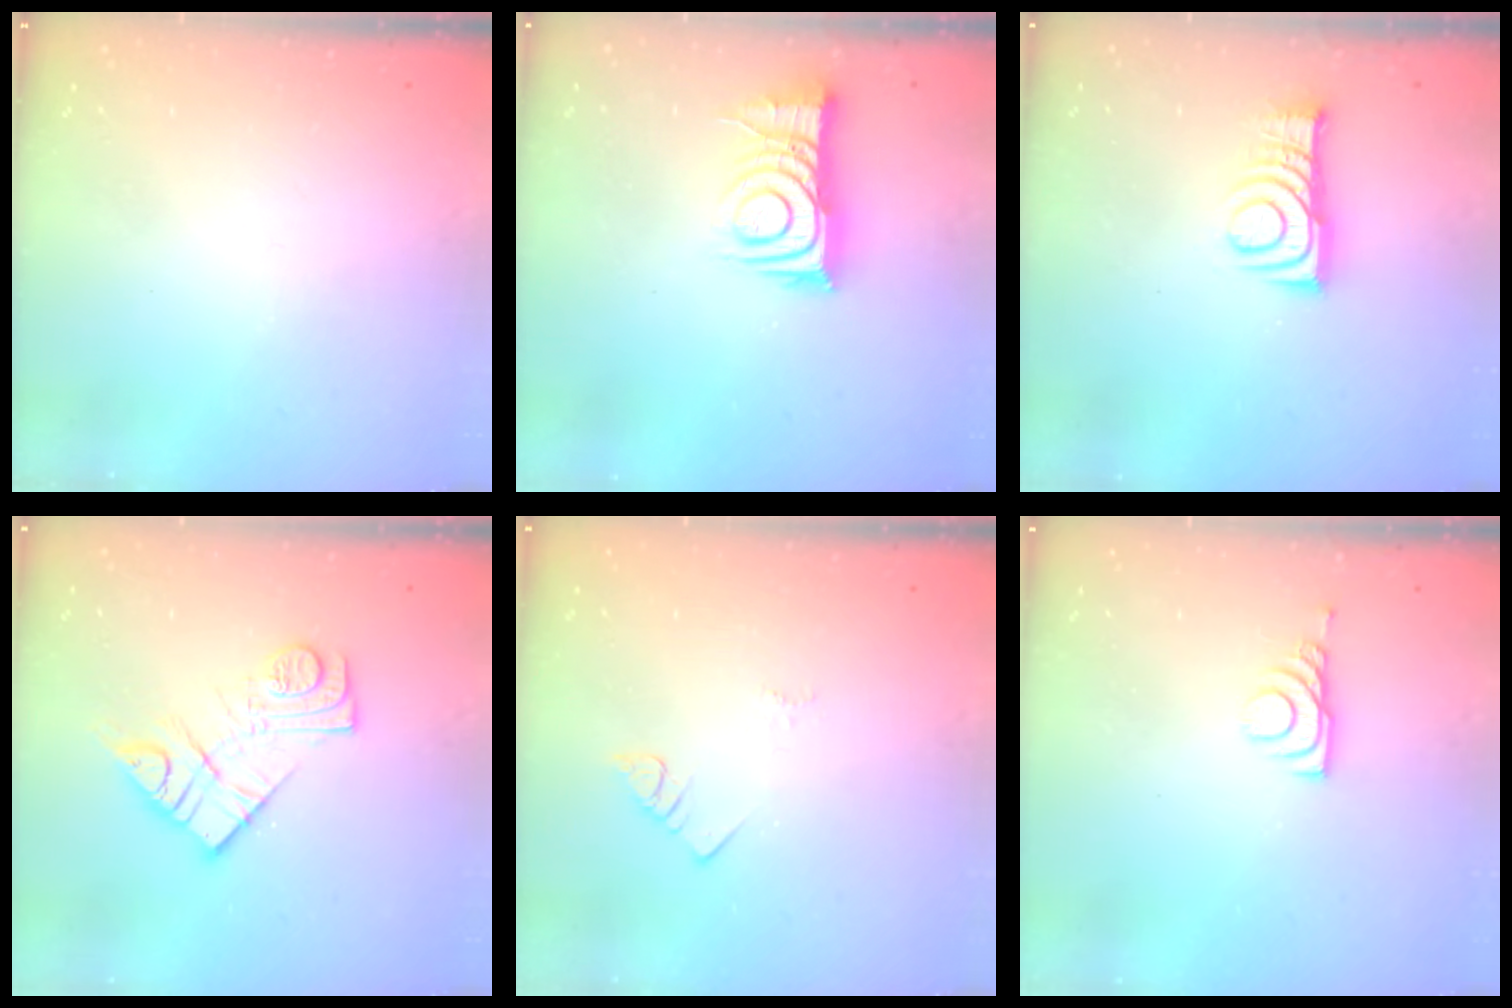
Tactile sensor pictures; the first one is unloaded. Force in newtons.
{"total": 10.6, "press": 10.6, "slide": 1.0}
{"total": 9.3, "press": 9.3, "slide": 0.2}
{"total": 14.0, "press": 14.0, "slide": 0.9}
{"total": 2.0, "press": 2.0, "slide": 0.4}
{"total": 6.0, "press": 5.9, "slide": 0.8}